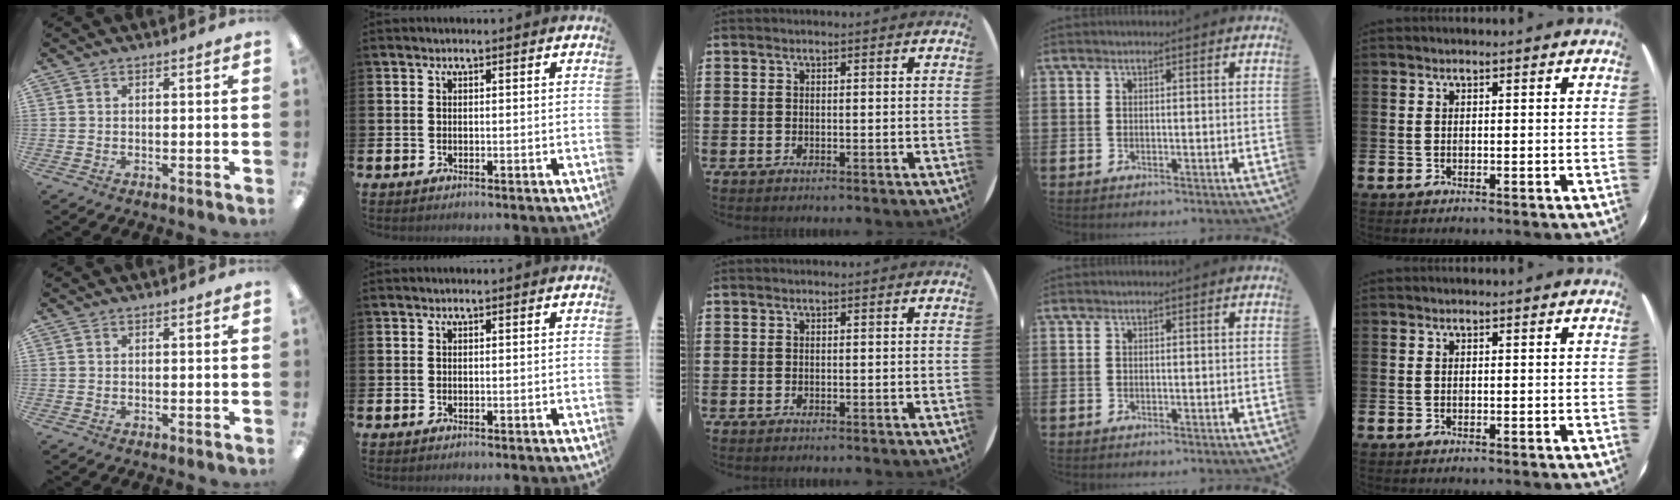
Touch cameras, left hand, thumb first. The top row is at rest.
{}